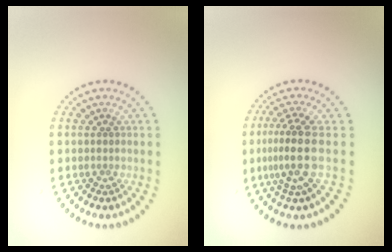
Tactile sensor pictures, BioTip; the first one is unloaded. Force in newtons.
{"total": 3.8, "press": 3.1, "slide": 2.2}